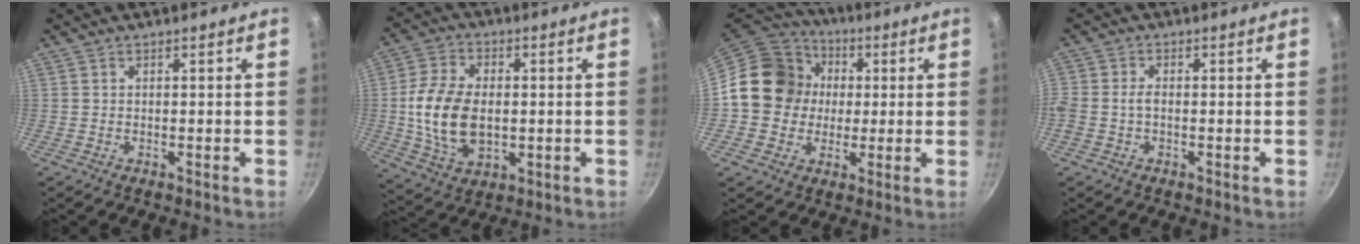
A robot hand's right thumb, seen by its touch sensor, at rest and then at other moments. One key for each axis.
{"total": 14.0, "fx": -0.4, "fy": 9.0, "fz": 10.7, "tx": -0.192, "ty": 0.001, "tz": -0.004}
{"total": 15.9, "fx": 1.2, "fy": 14.2, "fz": 6.9, "tx": -0.091, "ty": 0.029, "tz": 0.008}
{"total": 2.4, "fx": -0.6, "fy": 1.4, "fz": 1.8, "tx": -0.038, "ty": 0.013, "tz": -0.016}